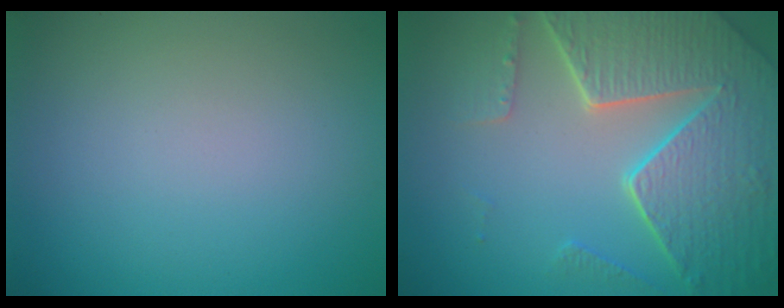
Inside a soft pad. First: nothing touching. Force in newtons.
{"total": 8.2, "press": 5.9, "slide": 5.7}